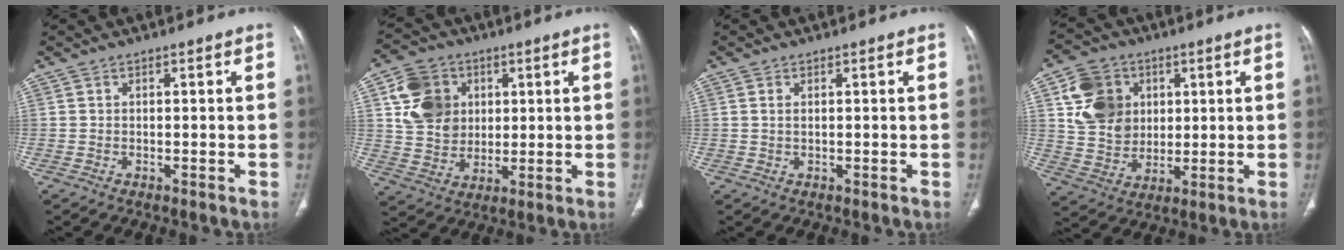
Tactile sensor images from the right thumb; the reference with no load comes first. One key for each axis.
{"total": 12.7, "fx": 3.4, "fy": 10.6, "fz": 6.0, "tx": -0.078, "ty": -0.002, "tz": 0.066}
{"total": 1.0, "fx": 0.3, "fy": 0.5, "fz": 0.8, "tx": -0.018, "ty": 0.003, "tz": 0.009}
{"total": 13.3, "fx": 3.7, "fy": 11.2, "fz": 6.2, "tx": -0.080, "ty": -0.004, "tz": 0.074}